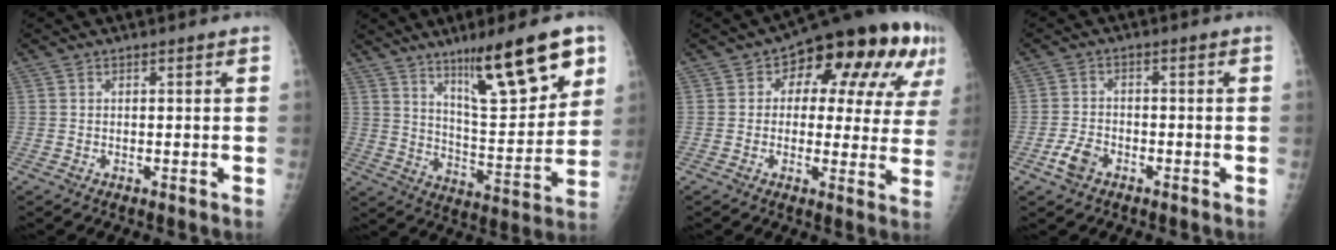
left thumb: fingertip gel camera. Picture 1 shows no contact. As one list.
[{"total": 19.3, "force": [11.0, 4.4, 15.3], "torque": [-0.201, -0.051, 0.183]}, {"total": 19.1, "force": [7.4, 9.9, 14.6], "torque": [-0.136, 0.012, 0.087]}, {"total": 4.4, "force": [-2.5, 2.7, 2.4], "torque": [-0.047, 0.015, -0.047]}]